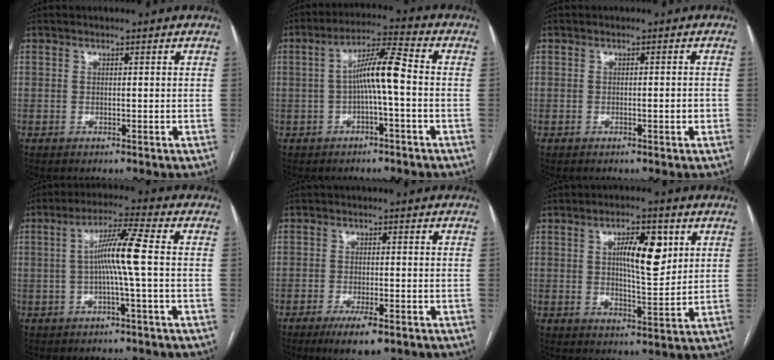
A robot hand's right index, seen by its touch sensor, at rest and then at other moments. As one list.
[{"total": 7.3, "force": [-0.7, 0.4, 7.3], "torque": [-0.132, 0.023, -0.014]}, {"total": 1.5, "force": [-0.4, 0.3, 1.4], "torque": [-0.022, -0.001, -0.006]}, {"total": 7.3, "force": [-0.2, -0.9, 7.2], "torque": [-0.133, 0.012, -0.005]}, {"total": 6.6, "force": [-4.1, 1.0, 5.0], "torque": [-0.085, -0.014, -0.064]}, {"total": 8.7, "force": [2.8, 2.5, 7.9], "torque": [-0.130, 0.008, 0.049]}]